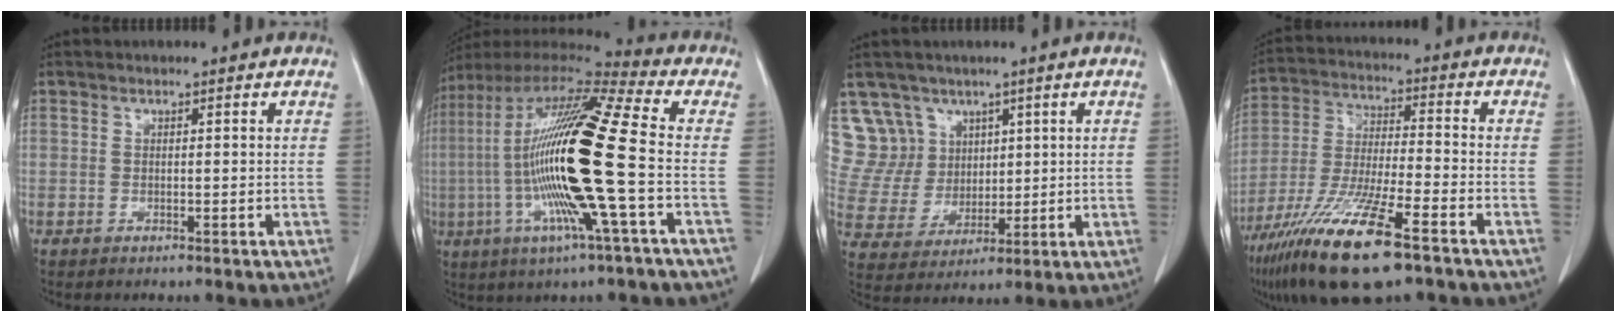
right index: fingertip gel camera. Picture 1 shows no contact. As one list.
[{"total": 22.8, "force": [-3.0, 0.8, 22.6], "torque": [-0.468, -0.017, -0.076]}, {"total": 9.4, "force": [5.8, 7.4, 0.2], "torque": [-0.013, 0.029, 0.128]}, {"total": 16.6, "force": [-10.2, 2.2, 12.9], "torque": [-0.266, -0.041, -0.189]}]